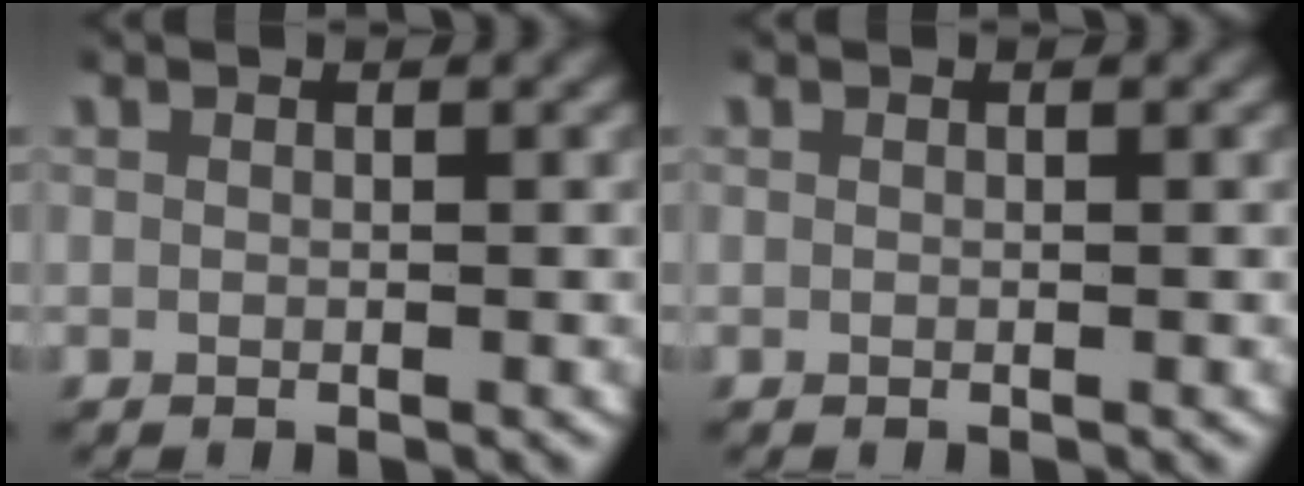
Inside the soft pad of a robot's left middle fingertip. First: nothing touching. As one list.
[{"total": 0.0}]